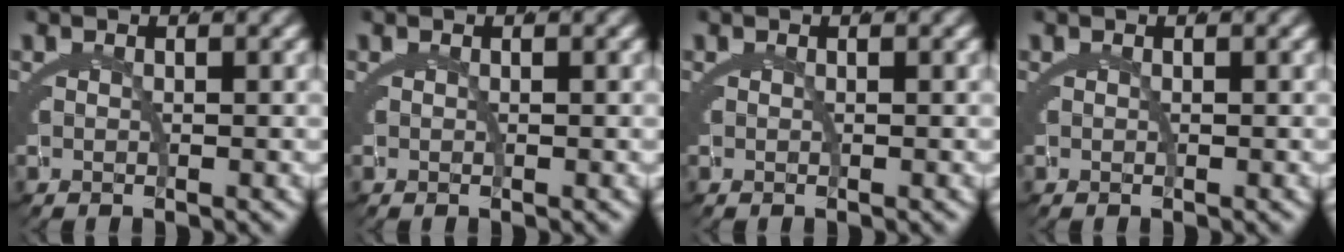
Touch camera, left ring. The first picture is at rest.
{"total": 0.0}
{"total": 0.0}
{"total": 0.0}